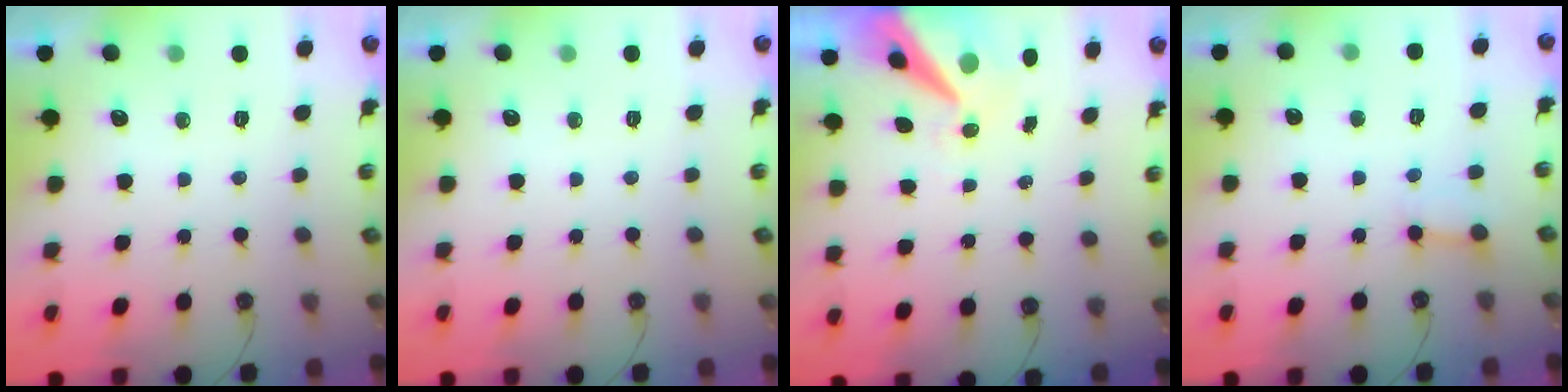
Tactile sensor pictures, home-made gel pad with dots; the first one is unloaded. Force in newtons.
{"total": 0.0}
{"total": 12.0, "press": 11.9, "slide": 1.3}
{"total": 3.0, "press": 3.0, "slide": 0.4}